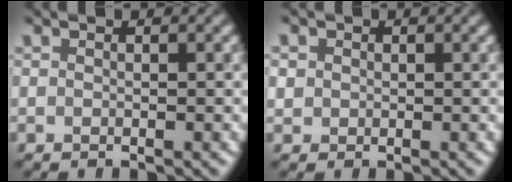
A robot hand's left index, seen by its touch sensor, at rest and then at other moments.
{"total": 1.0, "force": [-0.2, 0.0, -1.0], "torque": [-0.001, 0.002, 0.021]}